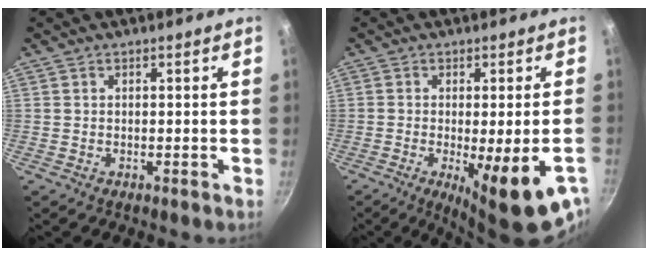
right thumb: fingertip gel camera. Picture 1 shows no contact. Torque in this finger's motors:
{"motor_torque": [-0.12, 0.75, 0.83, -0.30, 0.10]}